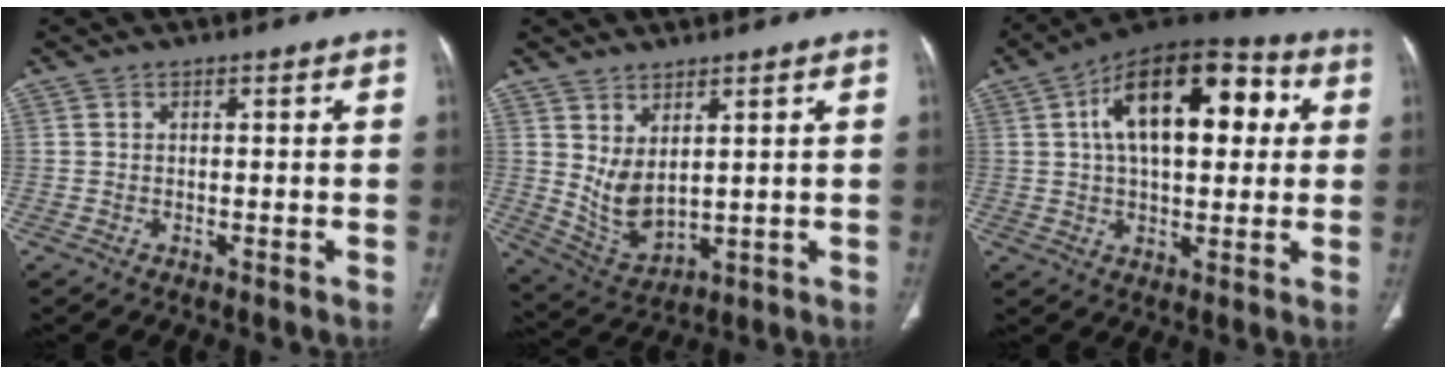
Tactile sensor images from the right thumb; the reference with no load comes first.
{"total": 7.4, "force": [2.7, 3.6, 5.9], "torque": [-0.105, -0.033, 0.073]}
{"total": 20.7, "force": [5.1, 10.7, 17.0], "torque": [-0.234, 0.021, 0.068]}